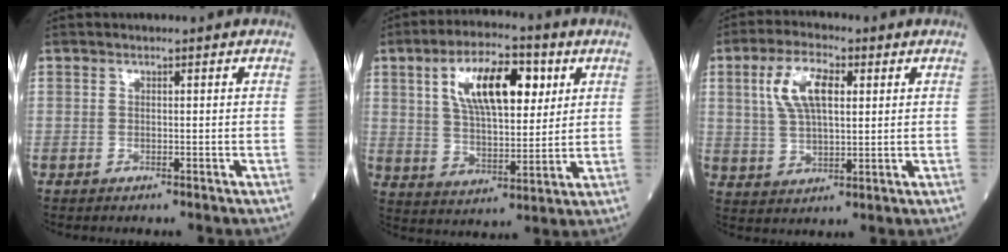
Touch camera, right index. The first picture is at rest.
{"total": 13.6, "force": [5.1, 5.2, 11.5], "torque": [-0.206, 0.019, 0.091]}
{"total": 8.8, "force": [3.0, 3.3, 7.6], "torque": [-0.162, 0.015, 0.060]}